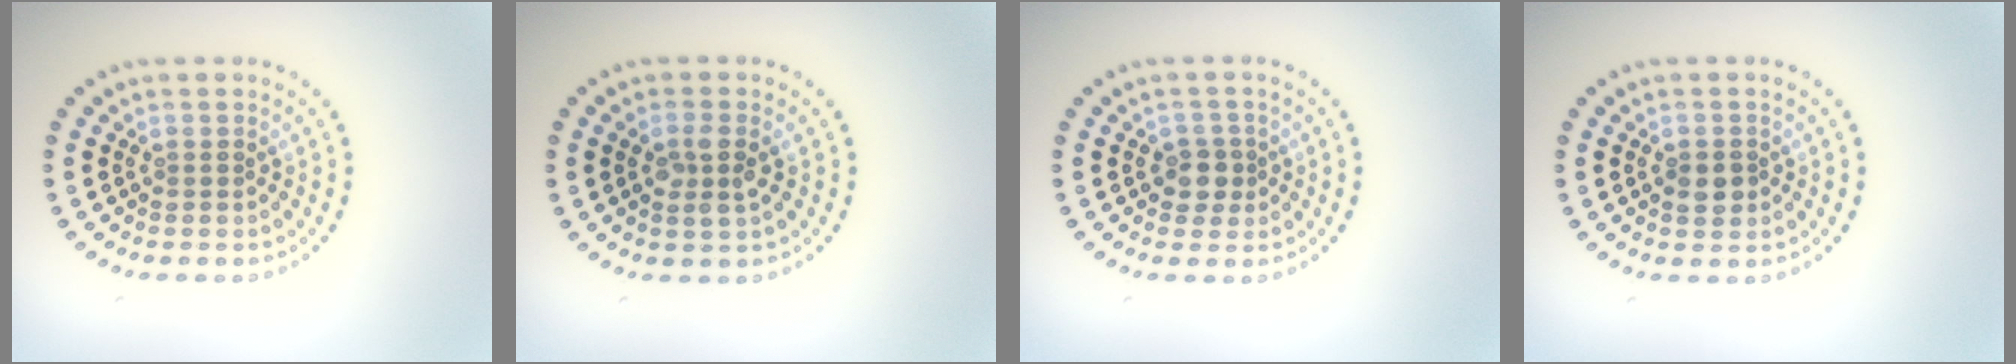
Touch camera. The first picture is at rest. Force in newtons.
{"total": 2.2, "press": 2.1, "slide": 0.7}
{"total": 1.9, "press": 1.6, "slide": 0.9}
{"total": 1.7, "press": 1.7, "slide": 0.1}